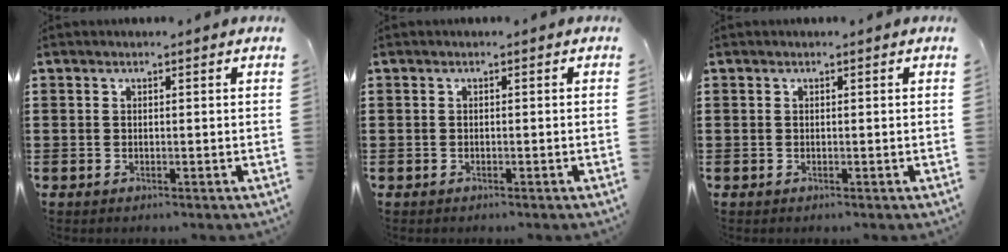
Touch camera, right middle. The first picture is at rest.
{"total": 0.0}
{"total": 0.0}